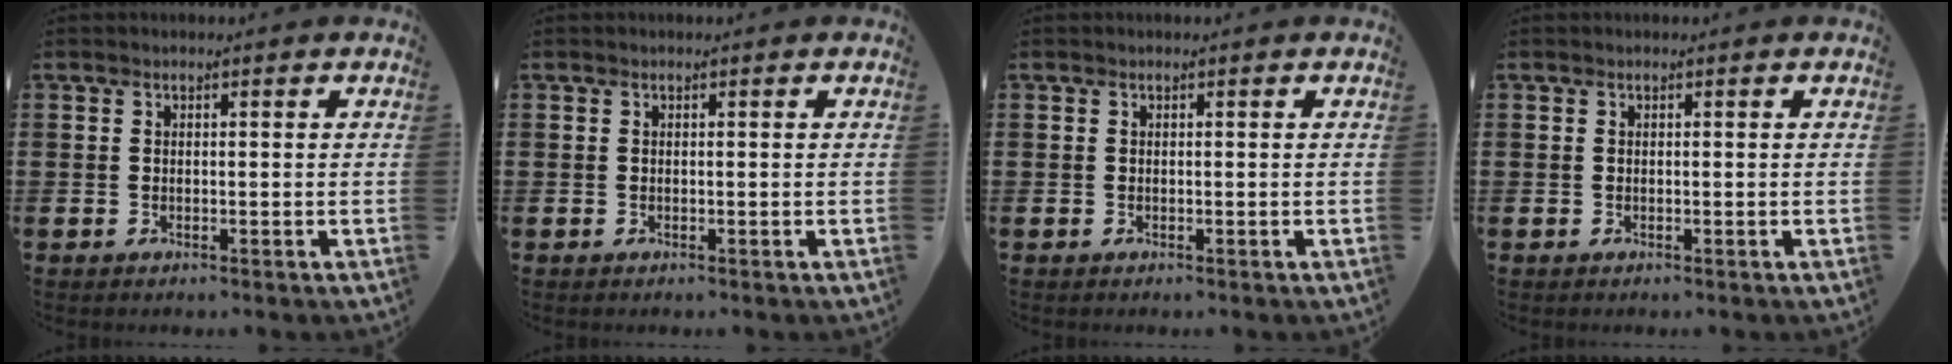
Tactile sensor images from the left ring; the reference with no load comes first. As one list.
[{"total": 0.0}, {"total": 0.0}, {"total": 0.0}]